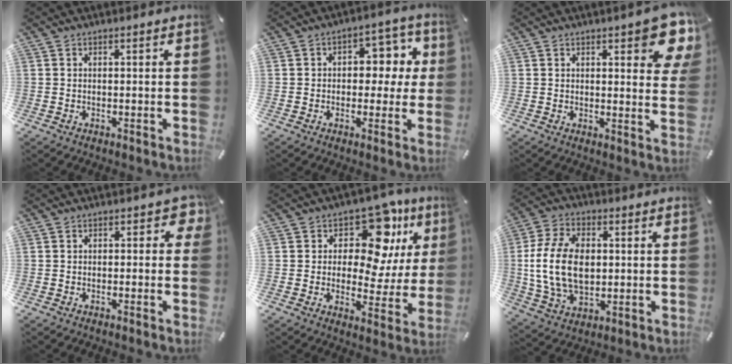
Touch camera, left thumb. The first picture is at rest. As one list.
[{"total": 8.9, "force": [1.2, 6.4, 6.1], "torque": [-0.067, -0.004, 0.013]}, {"total": 10.1, "force": [5.8, 3.2, 7.6], "torque": [-0.095, -0.034, 0.097]}, {"total": 3.0, "force": [0.1, 1.9, 2.4], "torque": [-0.031, 0.004, -0.003]}, {"total": 13.9, "force": [7.2, 7.4, 9.4], "torque": [-0.140, -0.053, 0.120]}, {"total": 15.6, "force": [0.4, 11.1, 11.0], "torque": [-0.245, 0.010, 0.008]}]